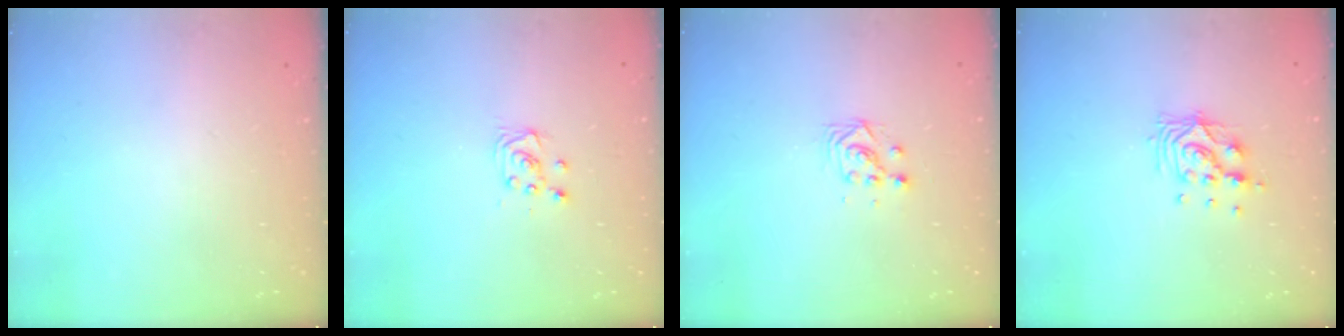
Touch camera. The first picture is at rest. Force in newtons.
{"total": 3.6, "press": 3.6, "slide": 0.3}
{"total": 3.6, "press": 3.6, "slide": 0.1}
{"total": 9.7, "press": 9.6, "slide": 0.8}